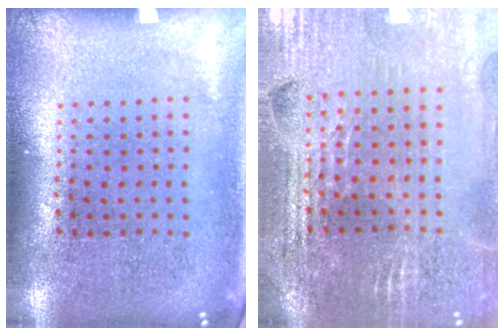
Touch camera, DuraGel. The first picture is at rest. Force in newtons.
{"total": 3.0, "press": 3.0, "slide": 0.4}